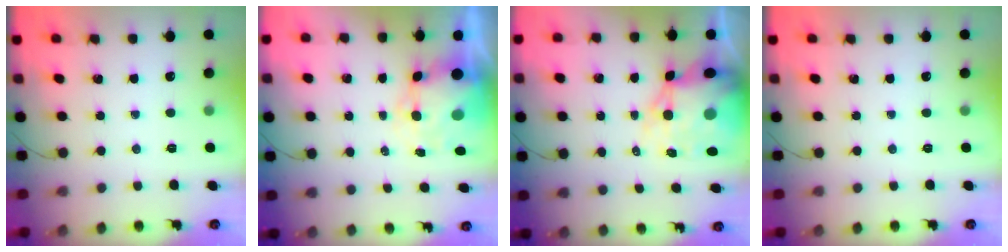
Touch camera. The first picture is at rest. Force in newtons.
{"total": 9.2, "press": 9.0, "slide": 2.1}
{"total": 15.5, "press": 14.9, "slide": 4.0}
{"total": 0.0}